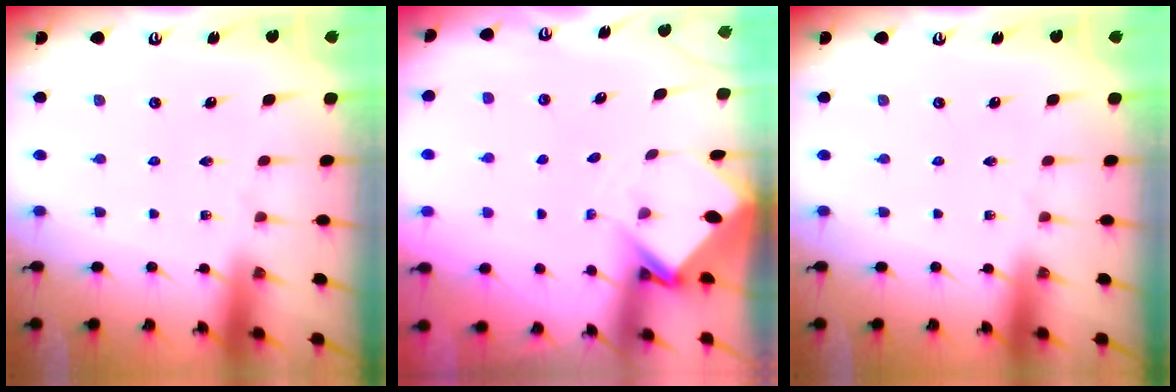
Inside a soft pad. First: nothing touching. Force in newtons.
{"total": 3.6, "press": 3.6, "slide": 0.3}
{"total": 0.0}